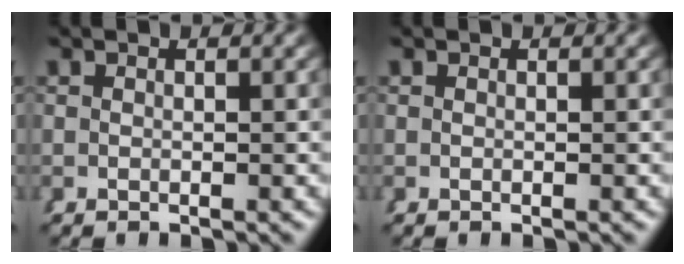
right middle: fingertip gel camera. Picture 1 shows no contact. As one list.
[{"total": 0.0}]